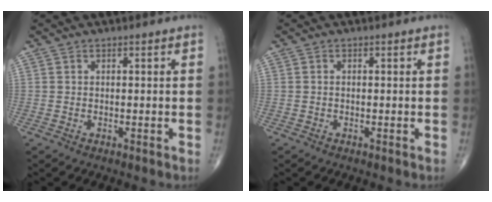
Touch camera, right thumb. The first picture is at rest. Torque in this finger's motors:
{"motor_torque": [-0.45, -0.19, -0.21, 0.01, 0.01]}